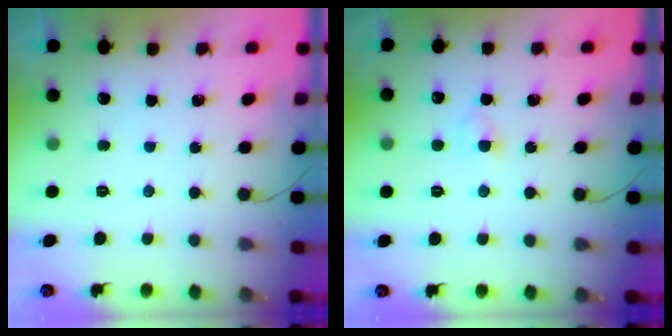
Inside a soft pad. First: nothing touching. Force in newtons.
{"total": 2.7, "press": 2.6, "slide": 1.0}